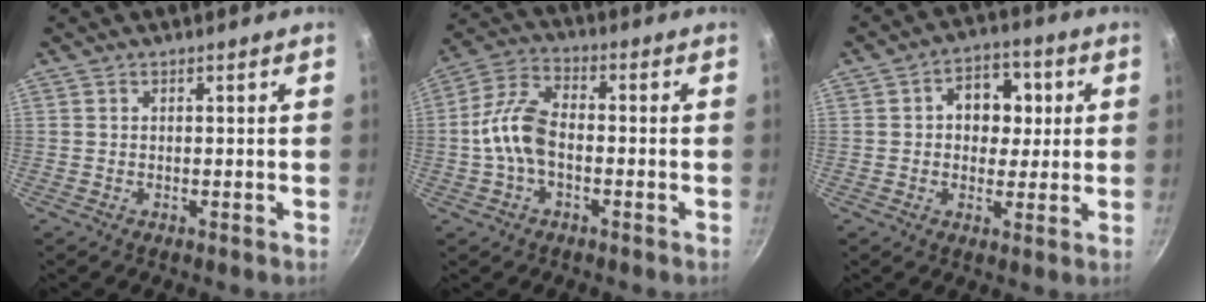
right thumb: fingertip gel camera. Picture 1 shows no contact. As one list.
[{"total": 9.7, "force": [-1.6, 5.7, 7.7], "torque": [-0.143, 0.038, -0.043]}, {"total": 9.3, "force": [1.6, 7.1, 5.7], "torque": [-0.034, 0.008, 0.013]}]